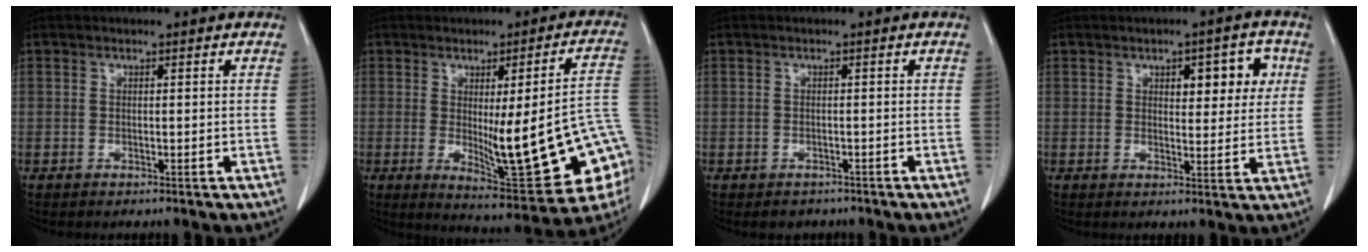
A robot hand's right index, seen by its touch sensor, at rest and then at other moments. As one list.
[{"total": 20.7, "force": [-3.4, 3.3, 20.1], "torque": [-0.195, 0.000, -0.026]}, {"total": 2.0, "force": [-1.5, 1.3, 0.1], "torque": [-0.006, 0.002, -0.019]}, {"total": 6.6, "force": [2.4, 2.7, 5.5], "torque": [-0.061, 0.009, 0.031]}]